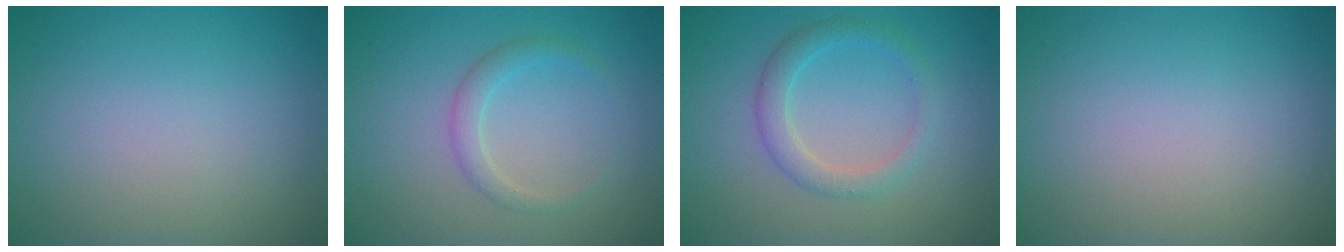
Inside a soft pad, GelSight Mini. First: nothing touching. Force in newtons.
{"total": 1.7, "press": 1.7, "slide": 0.1}
{"total": 2.6, "press": 2.6, "slide": 0.0}
{"total": 0.0}